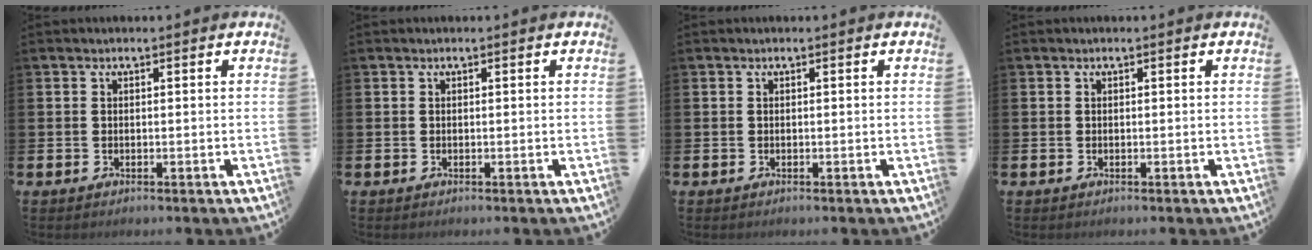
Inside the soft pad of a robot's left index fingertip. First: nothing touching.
{"total": 0.0}
{"total": 0.0}
{"total": 0.0}